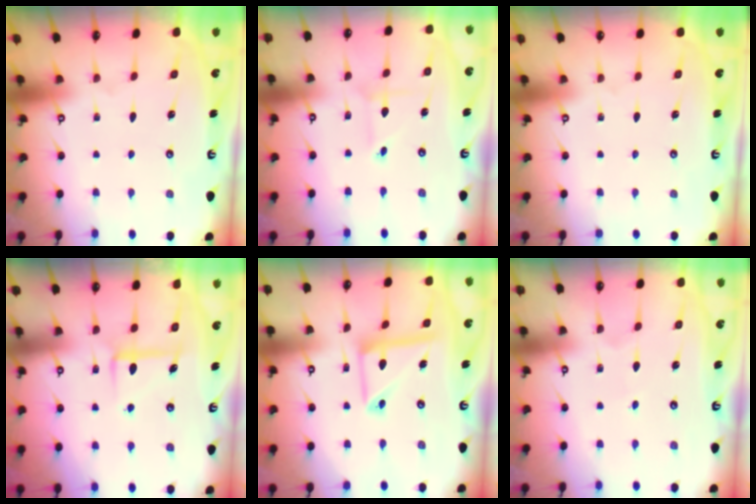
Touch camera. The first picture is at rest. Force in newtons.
{"total": 1.0, "press": 1.0, "slide": 0.1}
{"total": 0.0}
{"total": 5.8, "press": 5.8, "slide": 0.0}
{"total": 12.5, "press": 12.5, "slide": 1.3}
{"total": 2.3, "press": 2.2, "slide": 0.2}